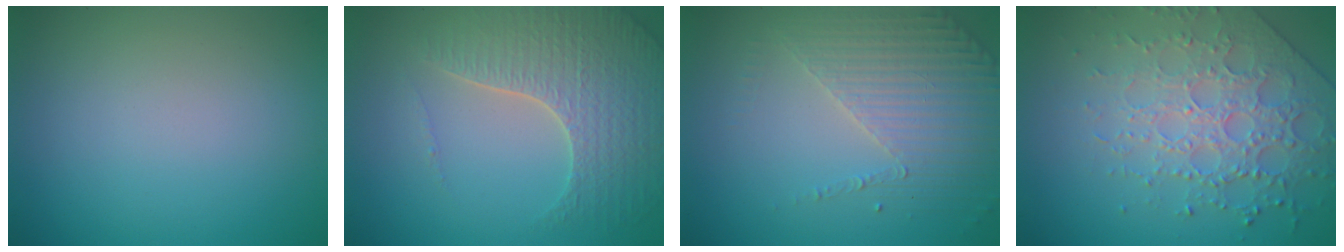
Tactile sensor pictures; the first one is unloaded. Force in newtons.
{"total": 4.9, "press": 4.5, "slide": 2.1}
{"total": 4.3, "press": 3.2, "slide": 2.9}
{"total": 4.8, "press": 4.5, "slide": 1.6}